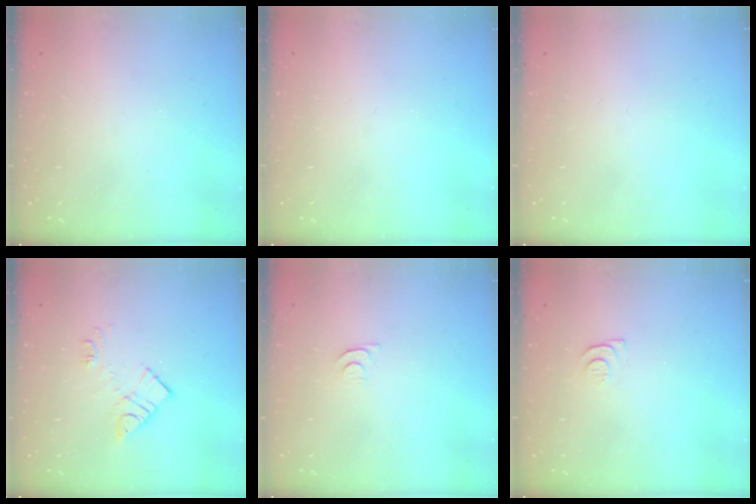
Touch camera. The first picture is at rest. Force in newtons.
{"total": 0.0}
{"total": 1.7, "press": 1.7, "slide": 0.1}
{"total": 10.1, "press": 10.1, "slide": 0.6}
{"total": 3.2, "press": 3.2, "slide": 0.4}
{"total": 4.1, "press": 4.0, "slide": 0.6}